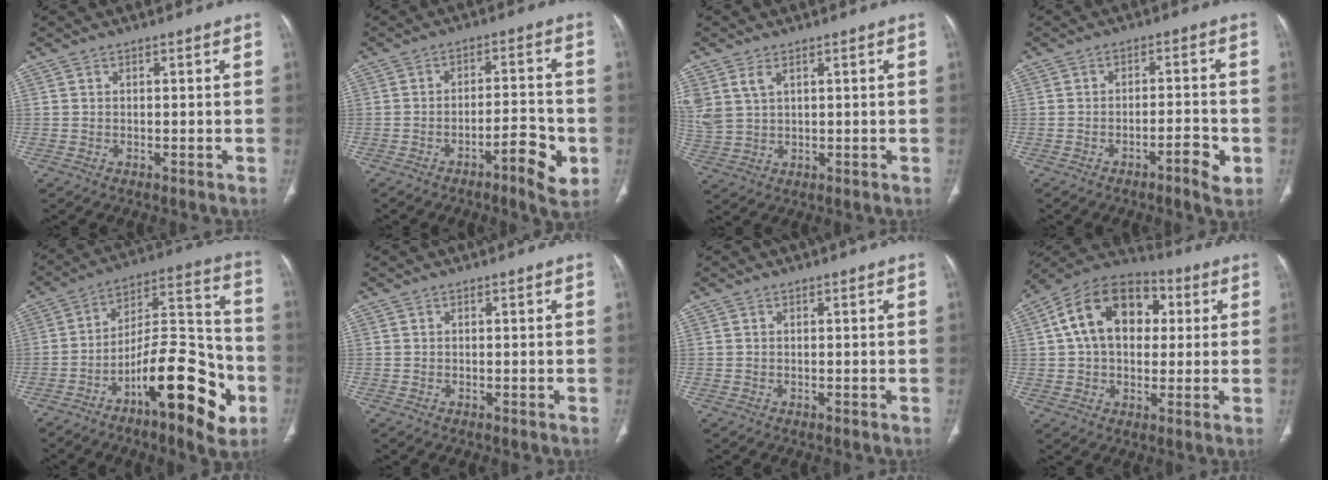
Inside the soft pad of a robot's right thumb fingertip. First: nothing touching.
{"total": 8.1, "force": [-3.5, 2.3, 6.9], "torque": [-0.095, 0.026, -0.051]}
{"total": 6.3, "force": [2.9, 4.0, 3.8], "torque": [-0.095, -0.001, 0.071]}
{"total": 5.2, "force": [-2.4, 1.4, 4.4], "torque": [-0.067, 0.018, -0.034]}
{"total": 21.5, "force": [-9.1, 7.4, 18.0], "torque": [-0.254, 0.070, -0.141]}
{"total": 0.0}
{"total": 0.0}
{"total": 17.4, "force": [3.6, 11.9, 12.2], "torque": [-0.181, 0.023, 0.052]}